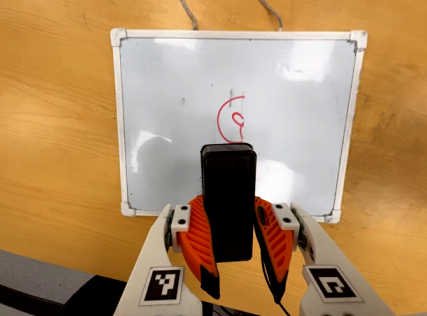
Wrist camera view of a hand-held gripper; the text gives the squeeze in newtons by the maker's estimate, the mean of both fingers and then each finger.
{"total": 10.4, "left": 9.3, "right": 11.5}